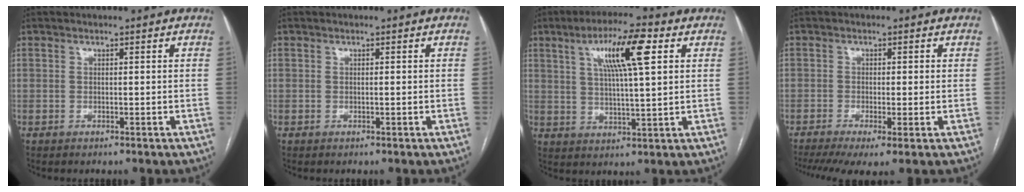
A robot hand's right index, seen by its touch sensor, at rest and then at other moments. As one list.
[{"total": 0.0}, {"total": 10.9, "force": [4.2, 1.3, 9.9], "torque": [-0.174, 0.013, 0.070]}, {"total": 6.7, "force": [-3.3, 1.6, 5.6], "torque": [-0.103, -0.011, -0.057]}]